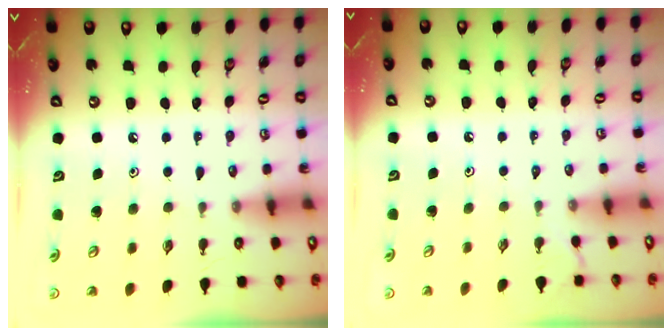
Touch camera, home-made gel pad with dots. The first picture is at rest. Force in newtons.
{"total": 1.8, "press": 1.8, "slide": 0.3}